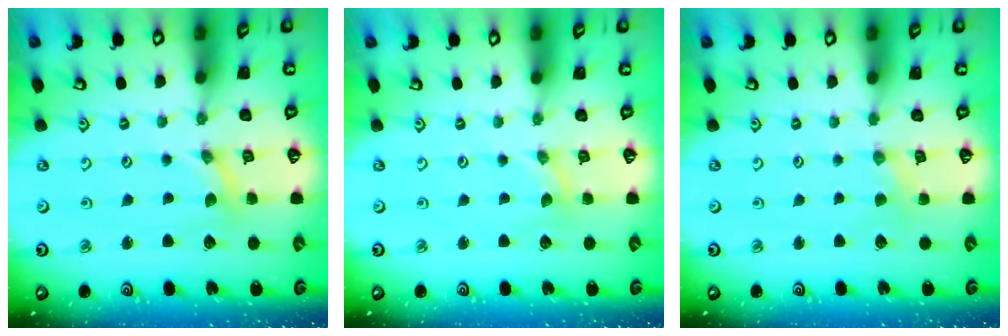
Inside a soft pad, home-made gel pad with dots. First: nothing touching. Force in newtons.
{"total": 0.0}
{"total": 1.3, "press": 1.3, "slide": 0.3}